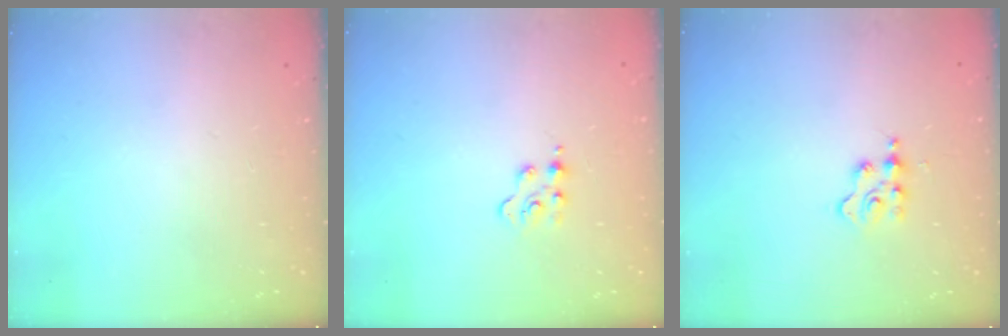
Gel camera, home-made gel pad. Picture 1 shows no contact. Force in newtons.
{"total": 2.1, "press": 2.1, "slide": 0.5}
{"total": 2.3, "press": 2.2, "slide": 0.5}